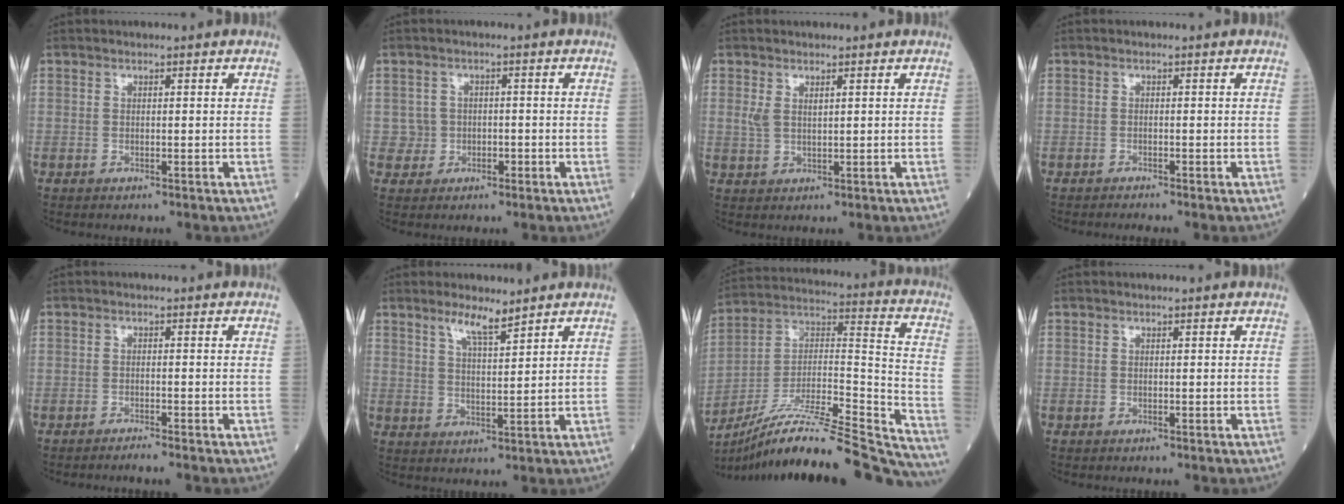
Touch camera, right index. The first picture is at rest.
{"total": 2.4, "force": [-0.4, 2.4, 0.1], "torque": [0.008, 0.011, -0.004]}
{"total": 2.1, "force": [1.0, 0.8, 1.7], "torque": [-0.042, 0.005, 0.028]}
{"total": 1.3, "force": [-1.2, -0.3, 0.5], "torque": [-0.010, 0.001, -0.015]}
{"total": 1.8, "force": [-1.6, -0.4, 0.8], "torque": [-0.014, 0.001, -0.024]}
{"total": 4.3, "force": [3.5, 0.2, 2.5], "torque": [-0.050, -0.003, 0.067]}
{"total": 29.7, "force": [-26.7, 1.4, 13.1], "torque": [-0.166, -0.006, -0.409]}
{"total": 0.0}